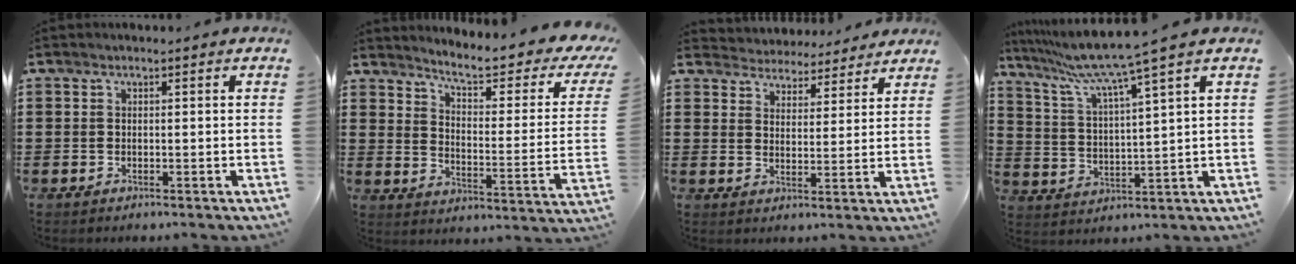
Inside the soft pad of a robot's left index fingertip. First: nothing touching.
{"total": 5.4, "force": [4.0, 0.4, 3.6], "torque": [-0.073, -0.041, 0.055]}
{"total": 4.2, "force": [4.1, 0.7, -0.5], "torque": [-0.012, -0.026, 0.072]}
{"total": 7.5, "force": [5.9, -0.9, 4.5], "torque": [-0.112, -0.044, 0.097]}